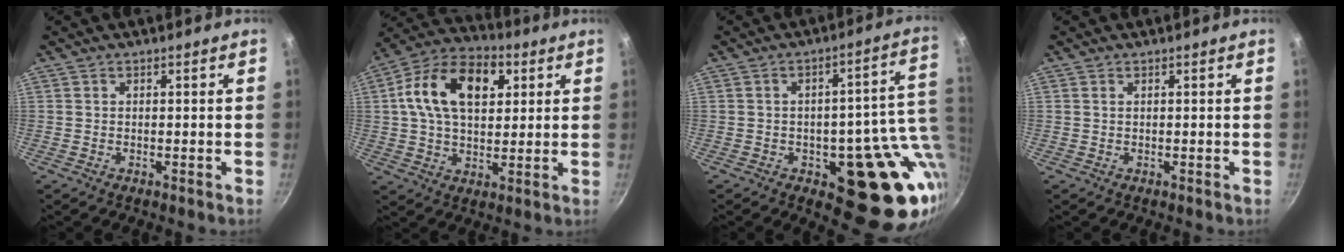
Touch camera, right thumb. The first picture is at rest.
{"total": 16.6, "force": [4.8, 10.0, 12.4], "torque": [-0.195, 0.010, 0.068]}
{"total": 18.4, "force": [-2.2, 9.2, 15.9], "torque": [-0.128, 0.005, -0.021]}
{"total": 0.0}